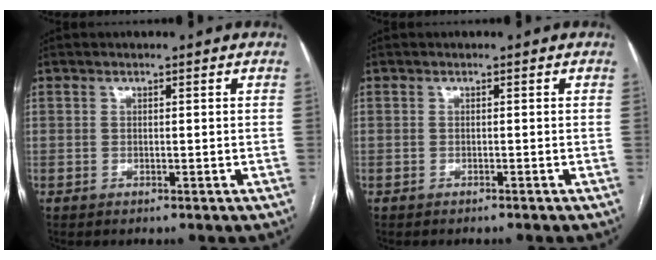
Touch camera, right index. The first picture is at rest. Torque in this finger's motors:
{"motor_torque": [0.20, -0.04, 0.00, -0.01]}